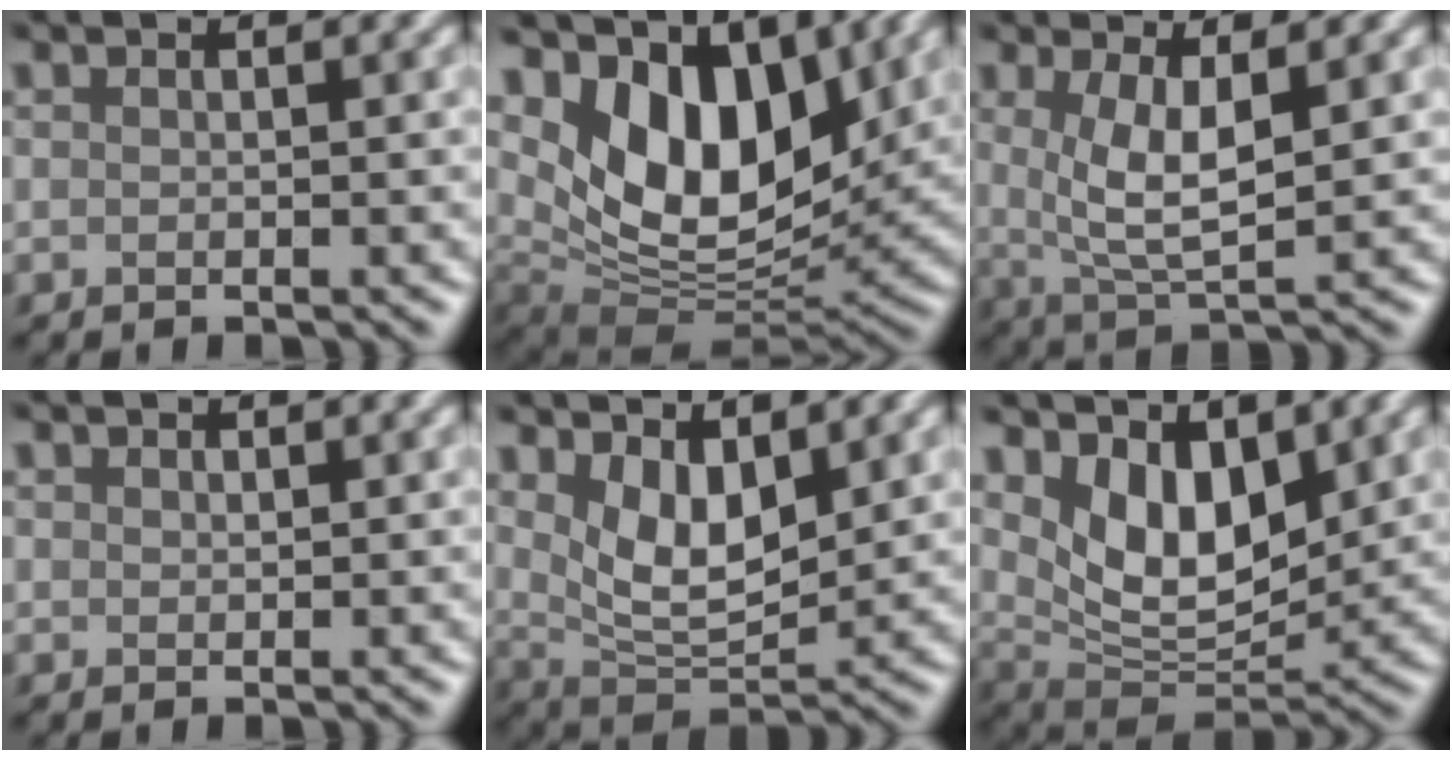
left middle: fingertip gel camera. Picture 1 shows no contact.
{"total": 10.4, "force": [4.1, 5.8, 7.5], "torque": [-0.146, 0.001, 0.087]}
{"total": 4.0, "force": [0.2, 1.0, 3.9], "torque": [-0.096, -0.005, 0.031]}
{"total": 1.1, "force": [-0.2, -0.6, -0.9], "torque": [0.003, 0.003, 0.018]}
{"total": 4.1, "force": [1.5, 1.8, 3.4], "torque": [-0.084, -0.011, 0.051]}
{"total": 5.7, "force": [2.2, 3.0, 4.3], "torque": [-0.092, -0.018, 0.058]}